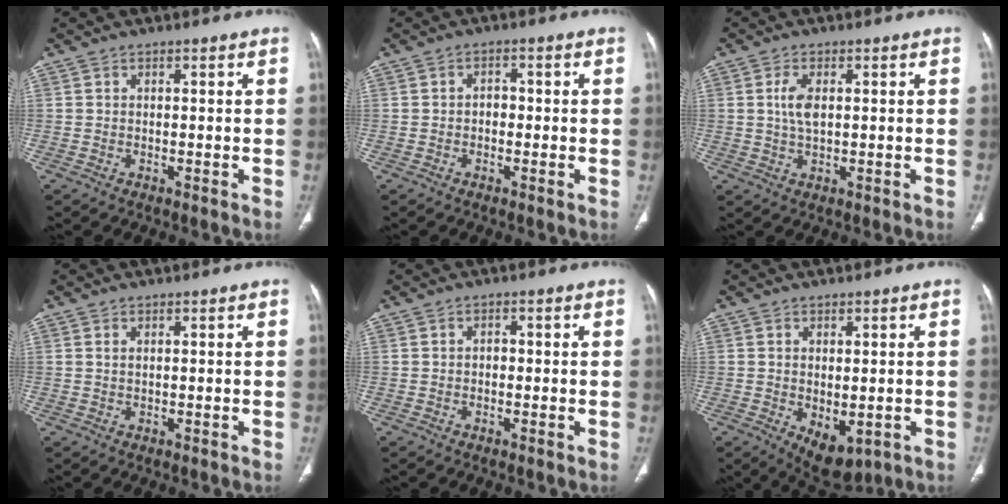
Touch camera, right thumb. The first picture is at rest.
{"total": 1.9, "force": [-0.4, 1.4, 1.2], "torque": [-0.007, 0.008, -0.011]}
{"total": 4.0, "force": [0.7, 1.9, 3.4], "torque": [-0.073, -0.001, 0.014]}
{"total": 0.6, "force": [0.2, 0.2, 0.5], "torque": [-0.013, 0.004, 0.005]}
{"total": 1.1, "force": [-0.2, 0.8, 0.7], "torque": [-0.004, 0.005, -0.007]}
{"total": 7.0, "force": [-1.7, 3.9, 5.5], "torque": [-0.072, -0.009, -0.007]}